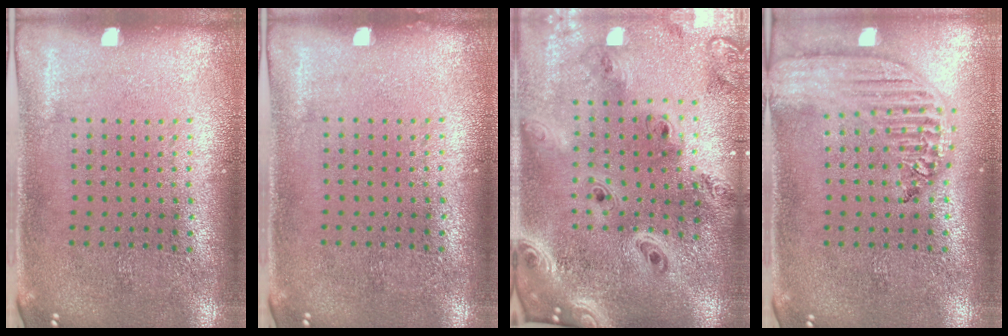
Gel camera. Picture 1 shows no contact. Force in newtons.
{"total": 0.0}
{"total": 3.4, "press": 2.8, "slide": 2.0}
{"total": 2.3, "press": 1.9, "slide": 1.2}